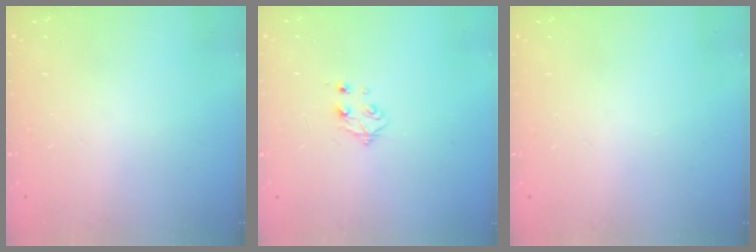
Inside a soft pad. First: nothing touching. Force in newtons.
{"total": 4.2, "press": 4.1, "slide": 0.8}
{"total": 0.0}